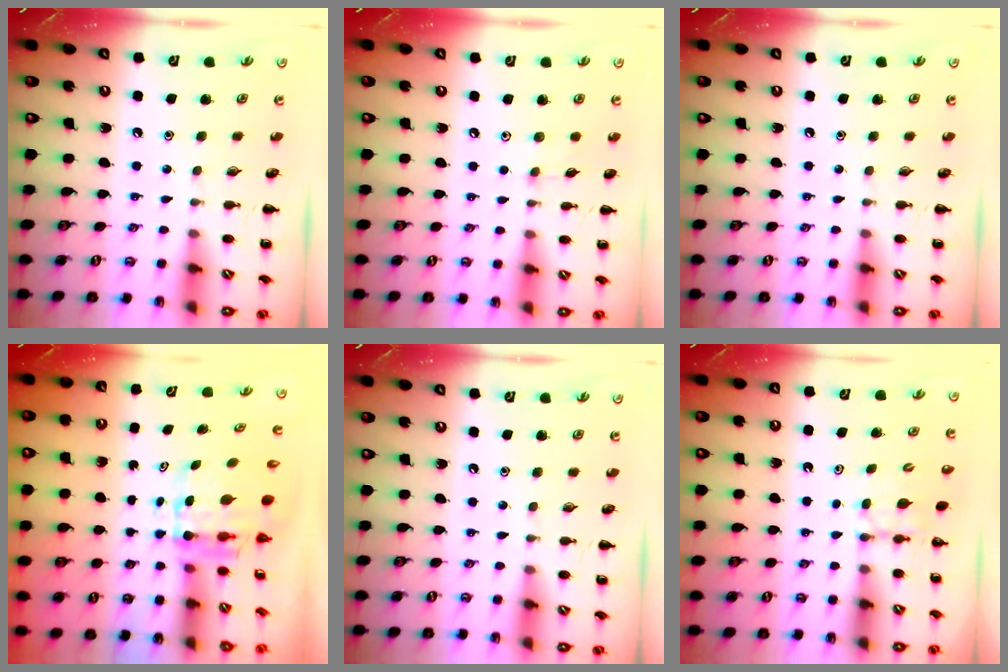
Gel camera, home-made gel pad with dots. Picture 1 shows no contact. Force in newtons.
{"total": 3.5, "press": 3.2, "slide": 1.2}
{"total": 0.0}
{"total": 5.6, "press": 5.4, "slide": 1.5}
{"total": 0.0}
{"total": 3.5, "press": 3.2, "slide": 1.4}